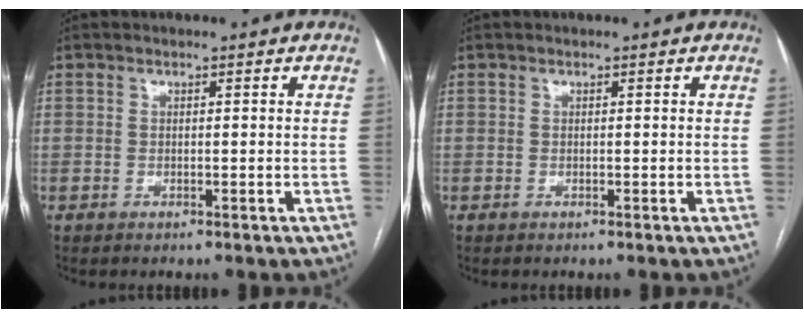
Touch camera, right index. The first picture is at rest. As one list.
[{"total": 0.0}]